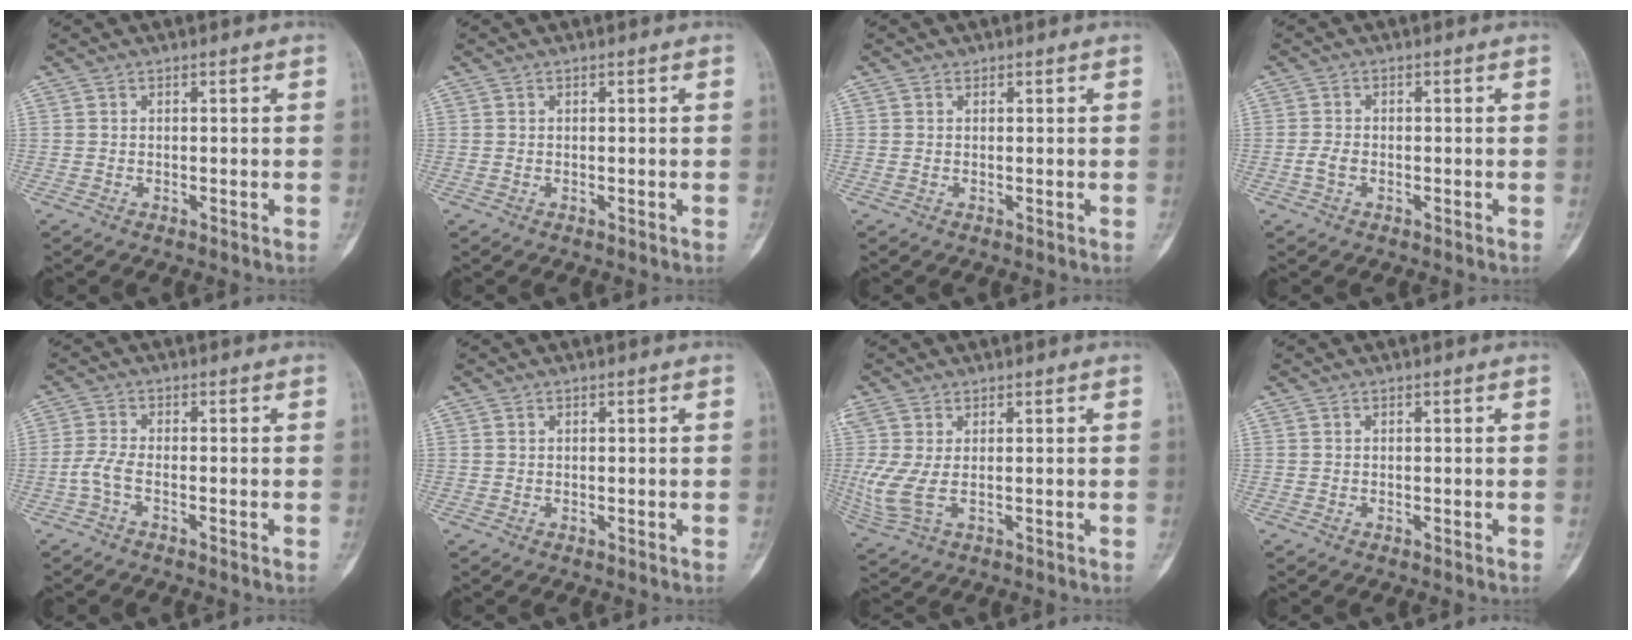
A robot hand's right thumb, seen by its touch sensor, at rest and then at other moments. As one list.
[{"total": 0.0}, {"total": 0.6, "force": [0.3, 0.5, 0.2], "torque": [-0.004, -0.001, 0.004]}, {"total": 2.3, "force": [-0.8, 1.4, 1.6], "torque": [-0.036, 0.006, -0.018]}, {"total": 3.0, "force": [-1.4, 0.8, 2.6], "torque": [-0.066, 0.003, -0.036]}, {"total": 0.0}, {"total": 7.0, "force": [0.3, 3.3, 6.1], "torque": [-0.187, 0.005, 0.019]}, {"total": 0.0}]